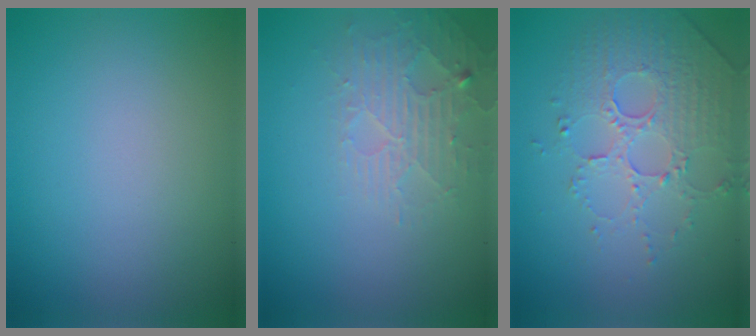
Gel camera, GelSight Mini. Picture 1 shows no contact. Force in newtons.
{"total": 3.1, "press": 3.0, "slide": 0.6}
{"total": 5.0, "press": 3.5, "slide": 3.6}